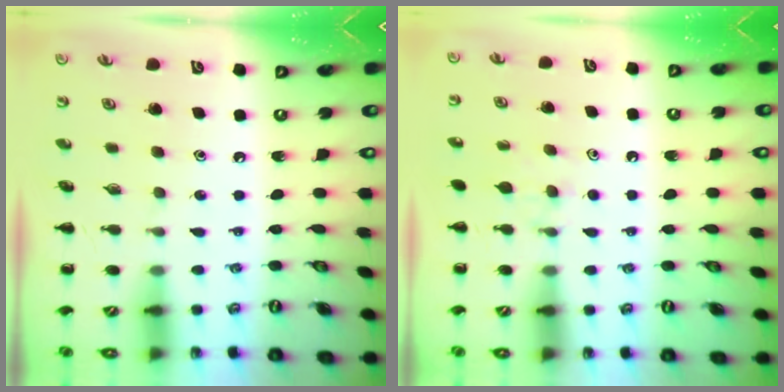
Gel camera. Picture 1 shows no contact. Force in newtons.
{"total": 5.6, "press": 5.4, "slide": 1.4}